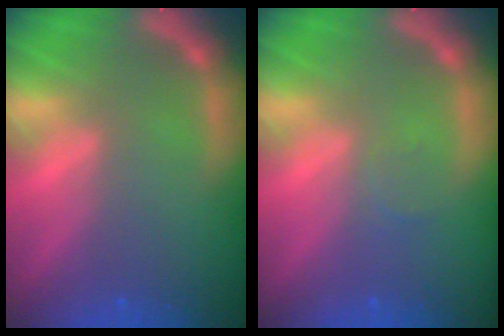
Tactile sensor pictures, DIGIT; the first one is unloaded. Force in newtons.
{"total": 1.0}